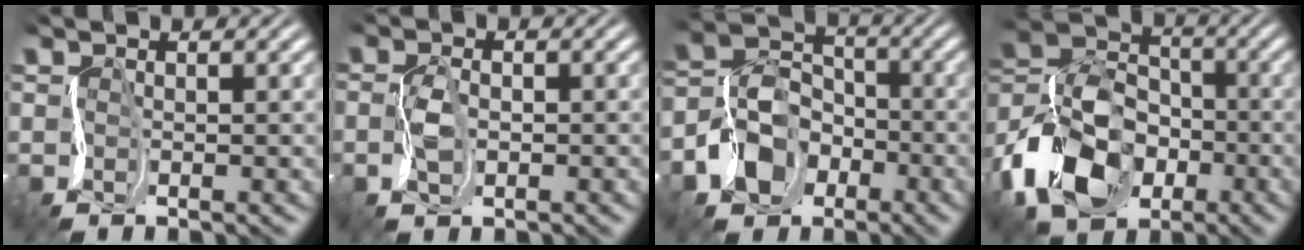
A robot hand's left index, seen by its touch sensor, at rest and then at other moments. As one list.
[{"total": 1.2, "force": [-0.3, 0.7, 0.9], "torque": [-0.040, 0.007, -0.007]}, {"total": 4.6, "force": [-2.3, 3.8, 1.1], "torque": [-0.030, 0.017, -0.058]}, {"total": 9.7, "force": [-4.9, 6.9, 4.8], "torque": [-0.118, 0.006, -0.111]}]